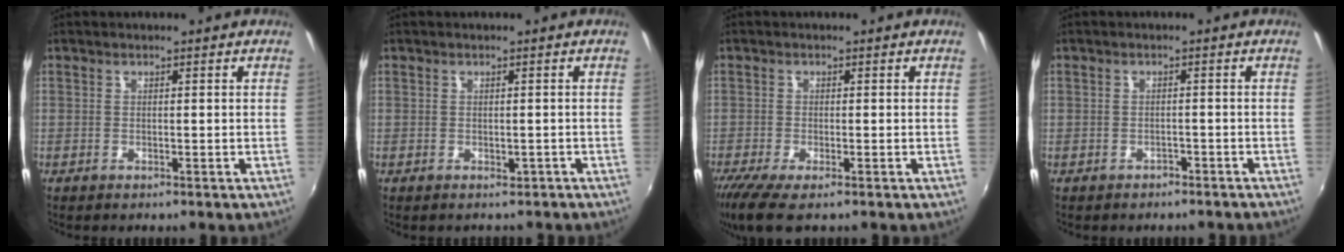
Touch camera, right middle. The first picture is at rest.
{"total": 1.2, "force": [-0.6, 1.0, 0.0], "torque": [0.002, 0.000, -0.002]}
{"total": 5.9, "force": [-3.9, 1.1, 4.2], "torque": [-0.098, -0.025, -0.072]}
{"total": 2.8, "force": [-1.7, 2.2, 0.0], "torque": [0.002, 0.020, -0.014]}